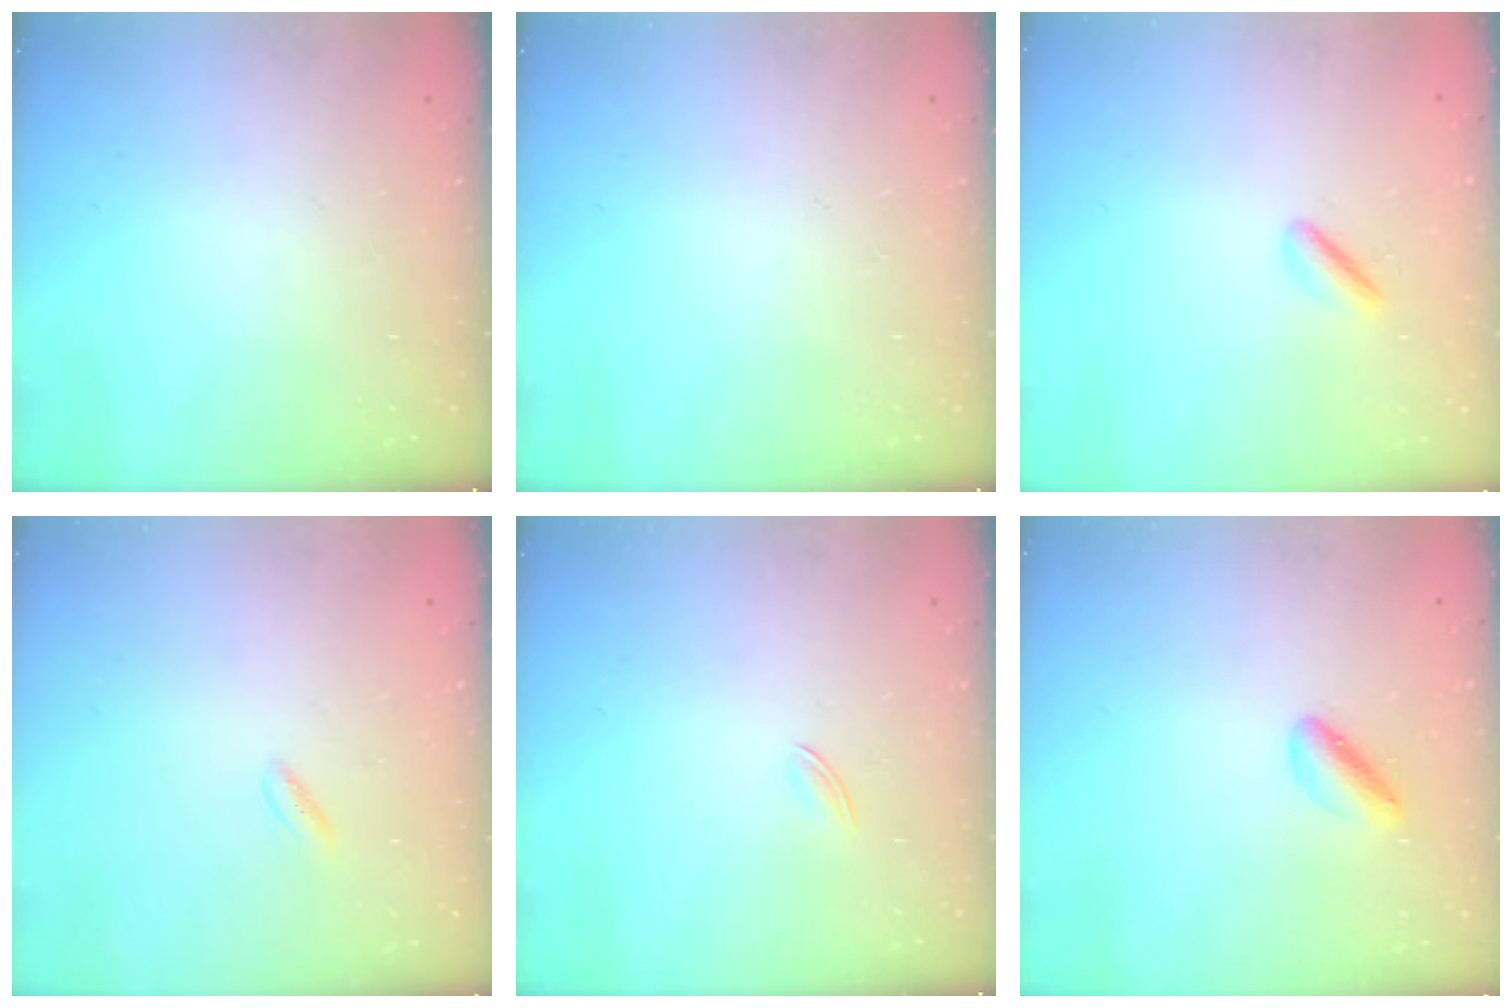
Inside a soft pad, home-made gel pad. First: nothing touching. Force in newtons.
{"total": 0.0}
{"total": 1.7, "press": 1.6, "slide": 0.7}
{"total": 1.9, "press": 1.7, "slide": 0.8}
{"total": 1.7, "press": 1.7, "slide": 0.5}
{"total": 3.5, "press": 3.4, "slide": 0.9}